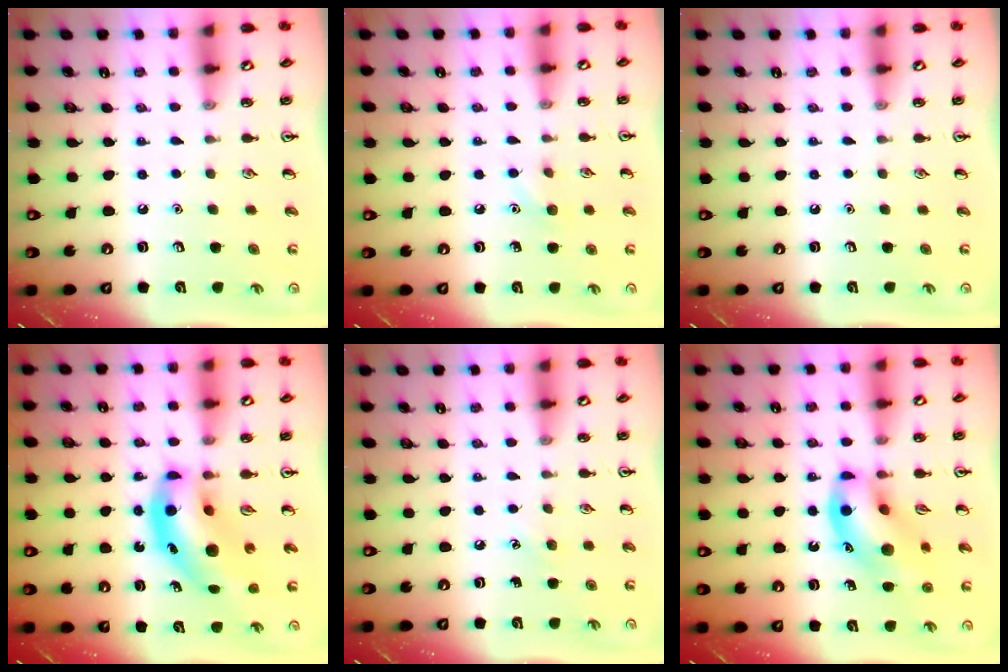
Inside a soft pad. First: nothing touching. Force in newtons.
{"total": 5.8, "press": 5.6, "slide": 1.8}
{"total": 0.0}
{"total": 12.8, "press": 12.2, "slide": 3.9}
{"total": 3.7, "press": 3.6, "slide": 1.0}
{"total": 14.3, "press": 14.1, "slide": 2.1}